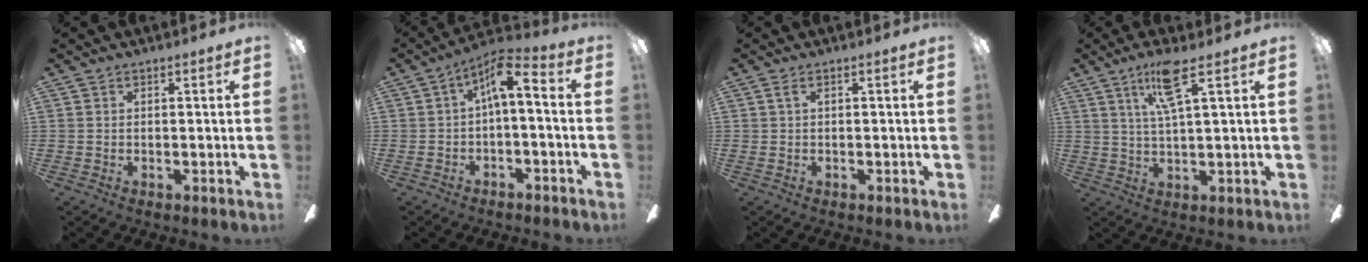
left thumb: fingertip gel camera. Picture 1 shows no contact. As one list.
[{"total": 8.0, "force": [1.2, 3.3, 7.1], "torque": [-0.108, 0.001, 0.020]}, {"total": 1.6, "force": [0.1, 0.4, 1.6], "torque": [-0.029, 0.004, 0.001]}, {"total": 9.6, "force": [5.1, 1.7, 8.0], "torque": [-0.150, 0.000, 0.083]}]